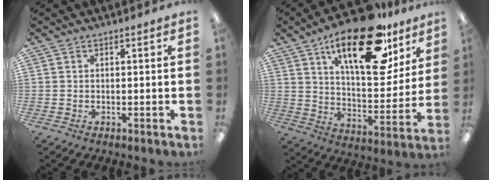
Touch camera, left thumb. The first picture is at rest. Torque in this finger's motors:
{"motor_torque": [0.50, 0.60, 1.65, -1.12, 0.34]}